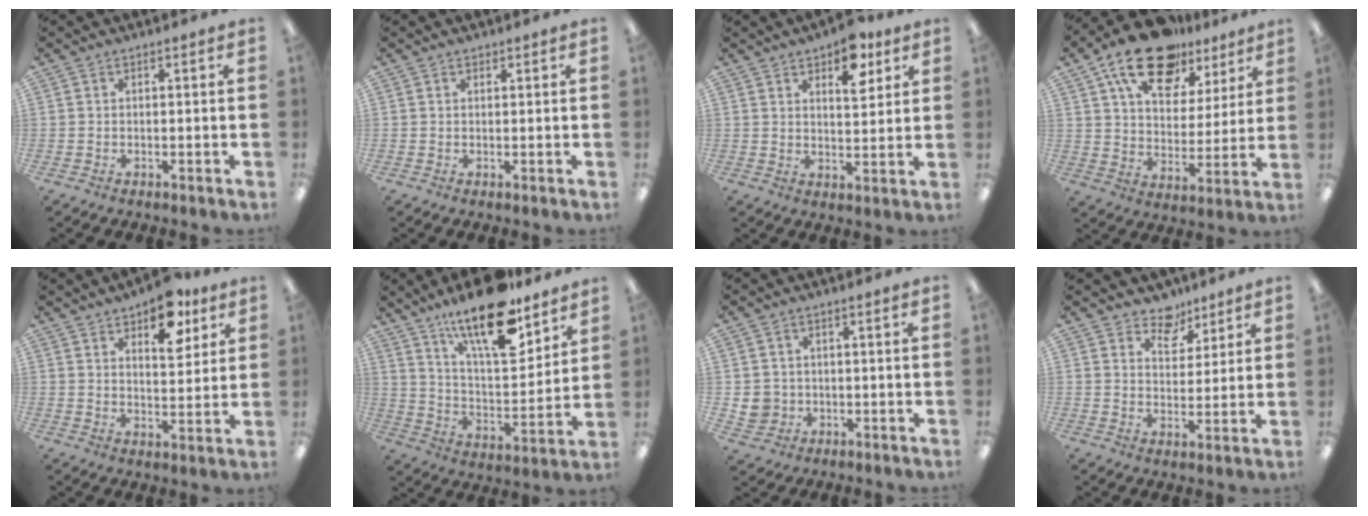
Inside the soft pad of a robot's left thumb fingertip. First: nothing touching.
{"total": 0.9, "force": [0.7, 0.5, 0.1], "torque": [0.005, -0.002, 0.012]}
{"total": 9.2, "force": [6.0, 4.4, 5.3], "torque": [-0.055, -0.029, 0.099]}
{"total": 18.4, "force": [13.0, 9.1, 9.3], "torque": [-0.161, -0.068, 0.229]}
{"total": 10.5, "force": [7.2, 5.1, 5.7], "torque": [-0.058, -0.034, 0.120]}
{"total": 20.2, "force": [14.3, 6.9, 12.4], "torque": [-0.207, -0.086, 0.240]}
{"total": 4.3, "force": [0.1, 4.3, 0.6], "torque": [-0.009, 0.008, 0.005]}
{"total": 7.6, "force": [6.1, 4.3, 1.6], "torque": [-0.026, -0.037, 0.111]}